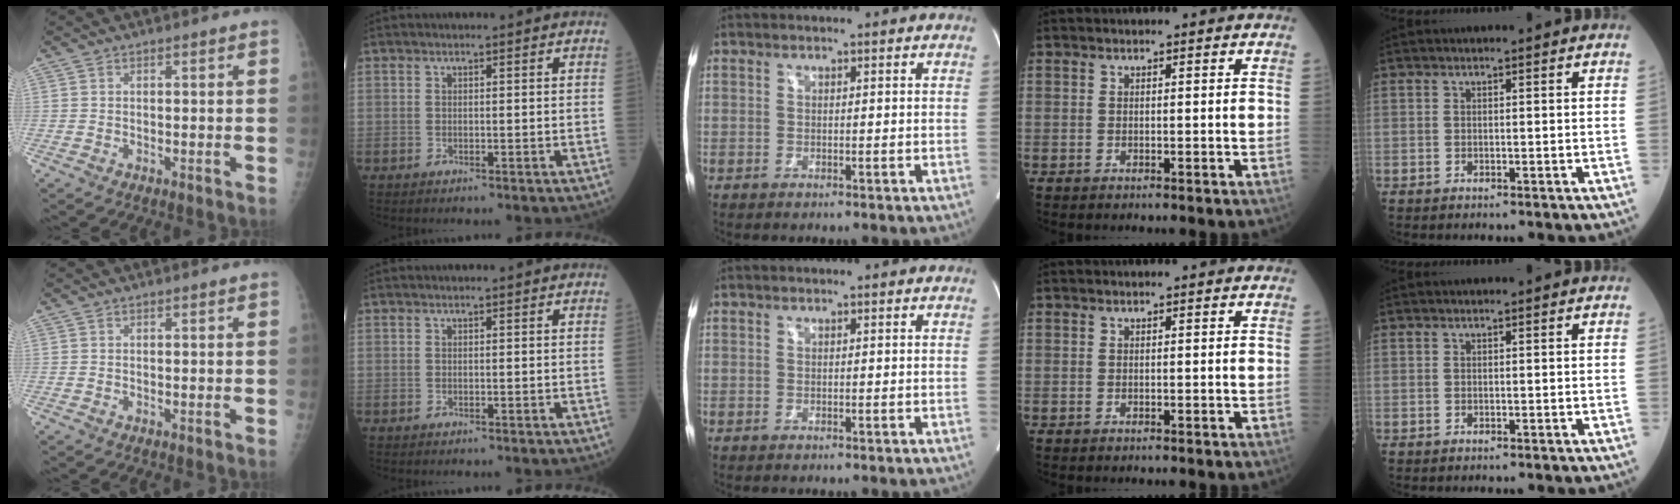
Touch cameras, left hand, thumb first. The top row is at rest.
{}